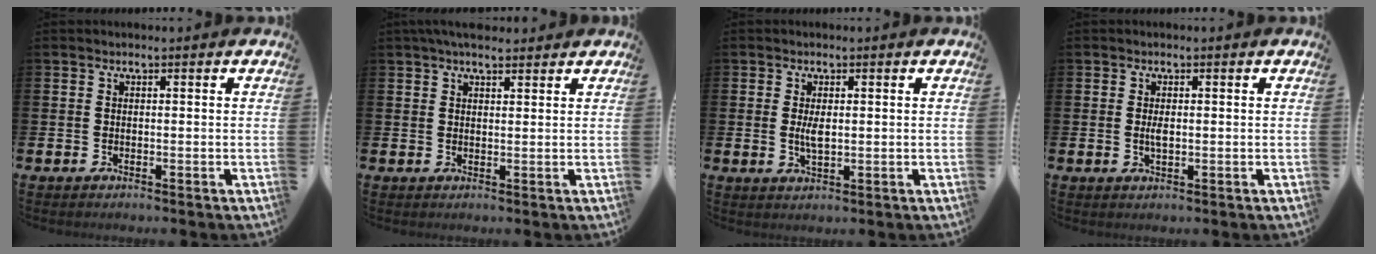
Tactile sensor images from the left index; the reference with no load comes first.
{"total": 3.6, "force": [3.1, 1.0, 1.3], "torque": [-0.023, -0.008, 0.055]}
{"total": 2.7, "force": [0.3, 1.0, 2.4], "torque": [-0.039, -0.001, 0.002]}
{"total": 1.7, "force": [0.1, 0.6, 1.6], "torque": [-0.029, 0.002, -0.001]}